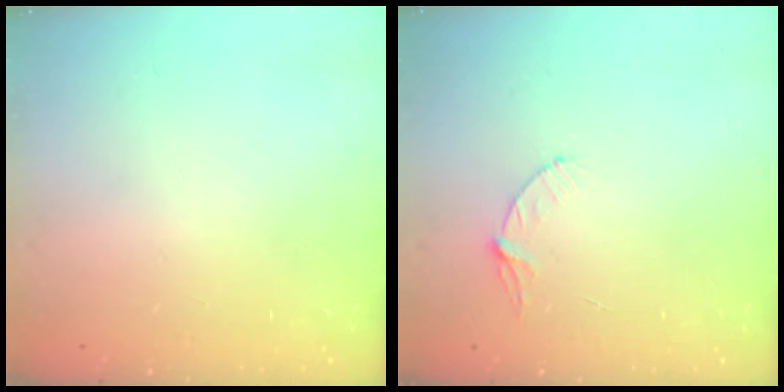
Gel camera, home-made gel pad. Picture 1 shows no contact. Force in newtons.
{"total": 4.0, "press": 4.0, "slide": 0.4}